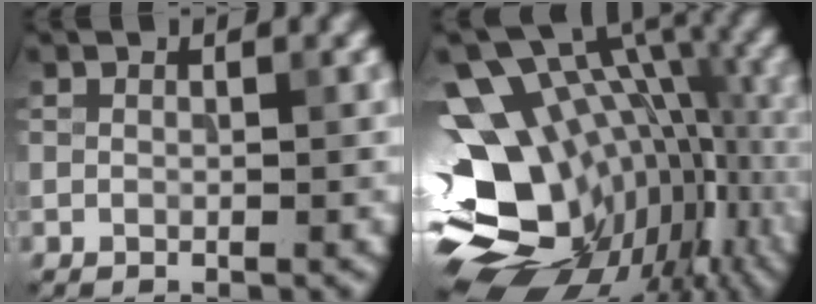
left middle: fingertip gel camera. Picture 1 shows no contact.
{"total": 17.1, "force": [-3.4, 11.0, 12.6], "torque": [-0.201, -0.007, -0.033]}